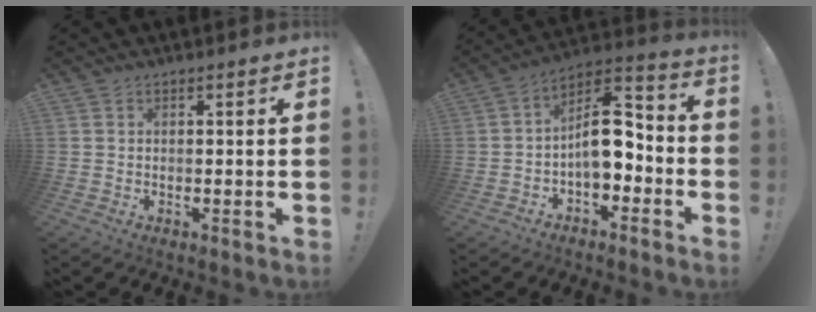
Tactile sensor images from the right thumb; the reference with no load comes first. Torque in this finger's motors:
{"motor_torque": [1.84, 1.72, 0.35, -0.07, 0.00]}